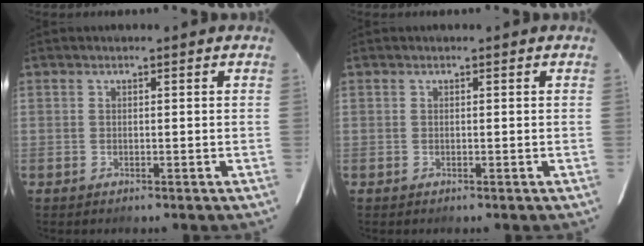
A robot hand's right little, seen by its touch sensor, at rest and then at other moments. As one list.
[{"total": 0.0}]